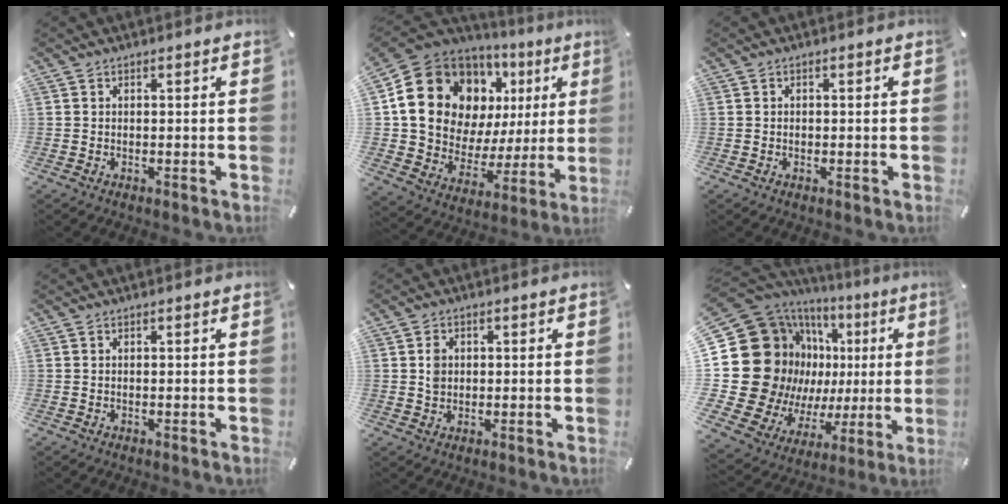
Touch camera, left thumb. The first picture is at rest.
{"total": 20.2, "force": [8.0, 15.6, 9.9], "torque": [-0.160, -0.054, 0.164]}
{"total": 0.5, "force": [-0.1, 0.5, 0.1], "torque": [-0.001, 0.005, -0.004]}
{"total": 0.0}
{"total": 3.0, "force": [0.3, 2.7, 1.4], "torque": [-0.023, 0.004, 0.001]}
{"total": 32.2, "force": [3.2, 23.2, 22.0], "torque": [-0.366, -0.075, 0.121]}